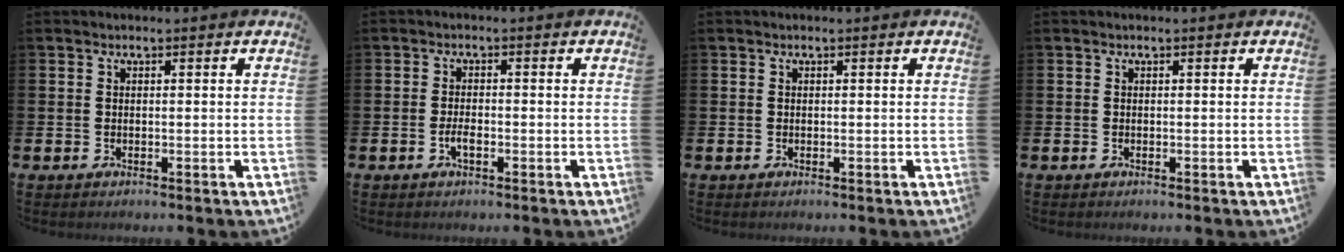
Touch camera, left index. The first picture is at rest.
{"total": 1.9, "force": [-0.7, 0.8, 1.6], "torque": [-0.032, 0.001, -0.013]}
{"total": 0.0}
{"total": 0.0}